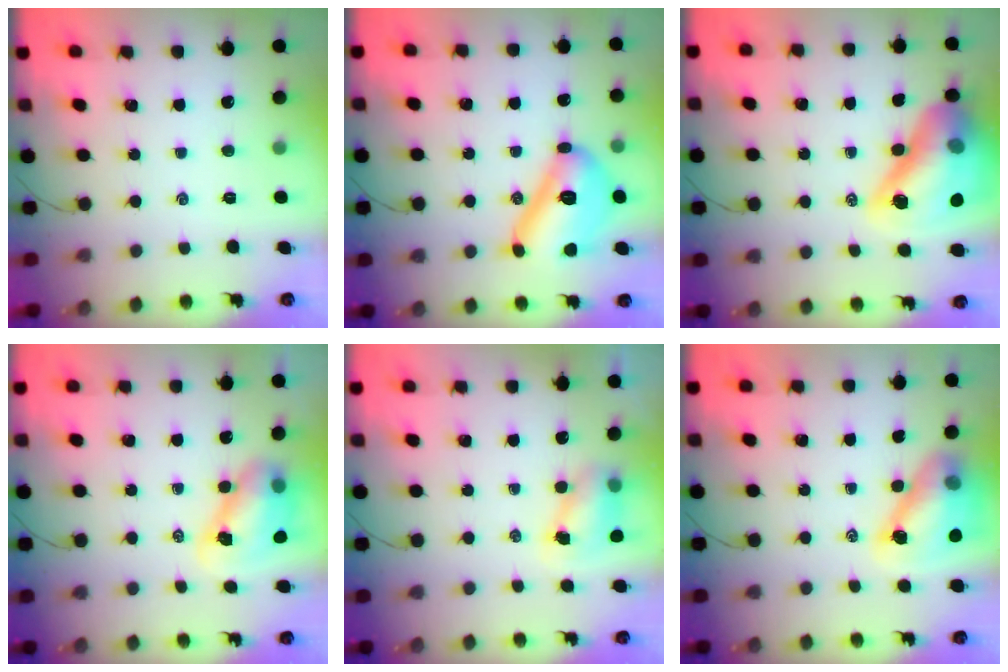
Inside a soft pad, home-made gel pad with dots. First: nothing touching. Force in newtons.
{"total": 17.3, "press": 17.2, "slide": 1.1}
{"total": 22.9, "press": 22.3, "slide": 5.0}
{"total": 8.2, "press": 8.1, "slide": 1.7}
{"total": 6.7, "press": 6.6, "slide": 1.1}
{"total": 12.7, "press": 12.2, "slide": 3.6}